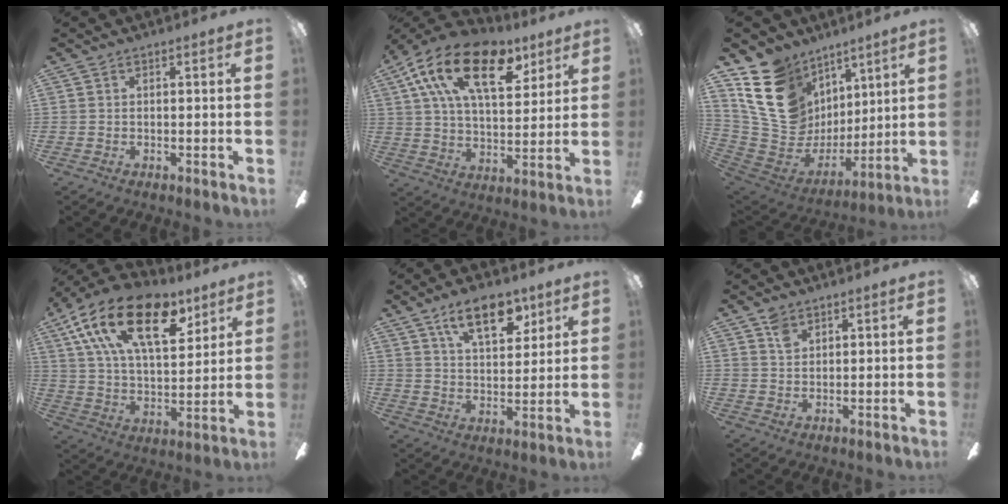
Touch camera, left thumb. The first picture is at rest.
{"total": 20.6, "force": [11.0, 10.2, 14.1], "torque": [-0.241, -0.037, 0.188]}
{"total": 20.2, "force": [8.7, 15.8, 9.2], "torque": [-0.188, -0.040, 0.178]}
{"total": 23.2, "force": [12.5, 11.6, 15.7], "torque": [-0.266, -0.051, 0.215]}
{"total": 13.2, "force": [8.0, 6.4, 8.3], "torque": [-0.119, -0.028, 0.138]}
{"total": 2.9, "force": [2.1, 1.6, 1.2], "torque": [-0.019, -0.005, 0.038]}